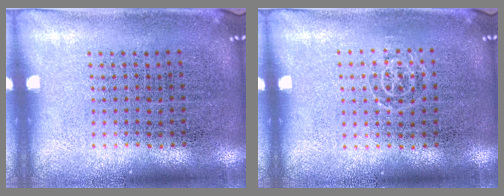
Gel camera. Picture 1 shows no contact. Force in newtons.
{"total": 0.6, "press": 0.4, "slide": 0.4}